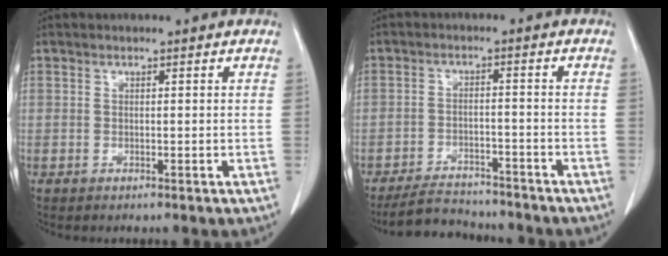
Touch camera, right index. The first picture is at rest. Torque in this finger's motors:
{"motor_torque": [-1.01, -0.15, -0.38, -0.14]}